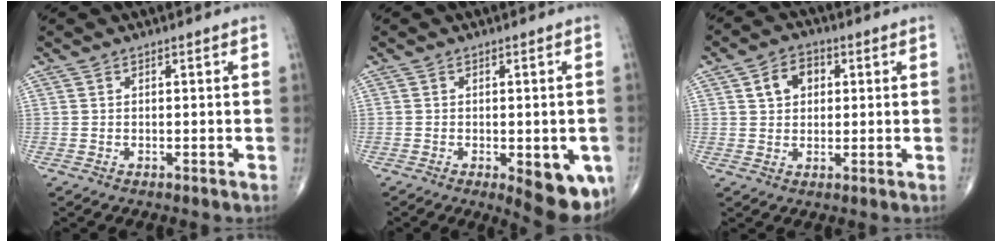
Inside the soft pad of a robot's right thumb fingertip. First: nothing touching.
{"total": 10.9, "force": [-3.7, 4.2, 9.3], "torque": [-0.095, -0.008, -0.038]}
{"total": 5.8, "force": [1.6, 4.3, 3.6], "torque": [-0.040, 0.006, 0.023]}